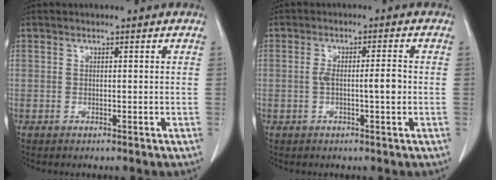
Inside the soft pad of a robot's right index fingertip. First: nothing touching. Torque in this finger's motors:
{"motor_torque": [0.61, -0.07, 0.24, 0.08]}